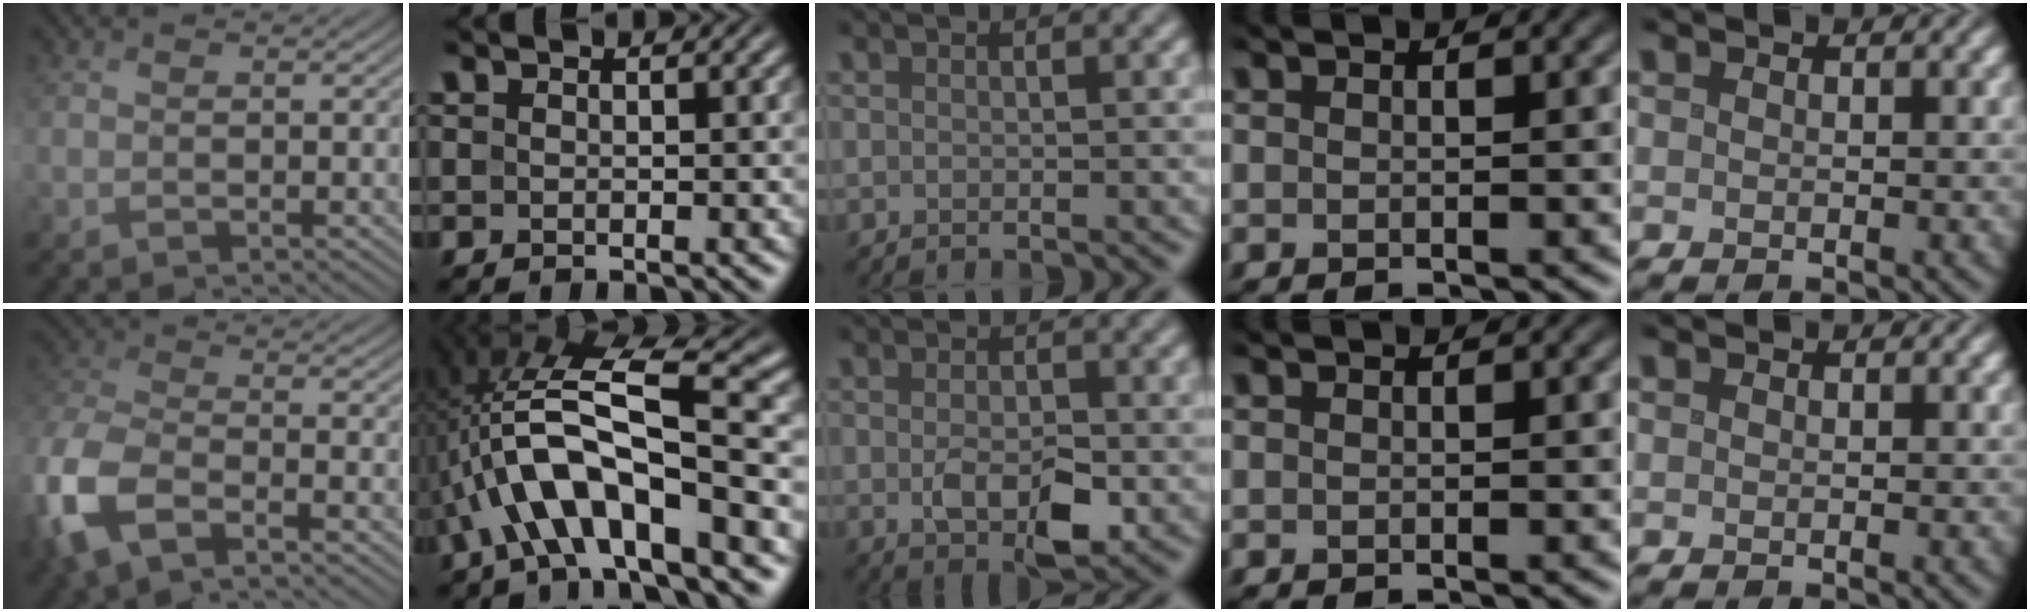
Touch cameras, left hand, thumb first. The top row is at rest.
{"thumb": {"total": 9.9, "force": [-4.6, 4.5, 7.4], "torque": [-0.194, -0.018, -0.101]}, "index": {"total": 9.9, "force": [-2.5, 2.8, 9.2], "torque": [-0.160, 0.024, -0.047]}, "middle": {"total": 4.0, "force": [-0.8, 2.2, 3.3], "torque": [-0.062, -0.007, -0.012]}}